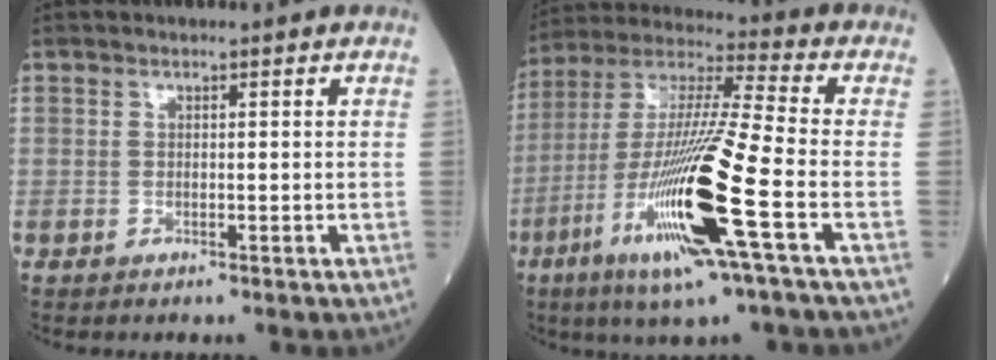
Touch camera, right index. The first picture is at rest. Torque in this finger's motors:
{"motor_torque": [1.51, -0.63, 1.05, 0.21]}